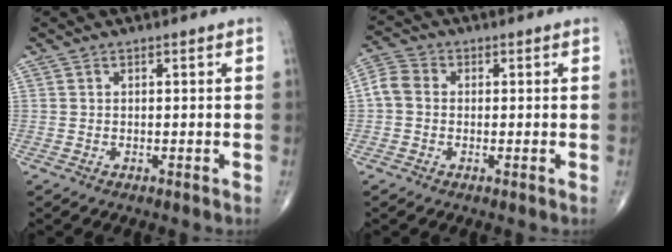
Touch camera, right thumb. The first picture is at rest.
{"total": 4.7, "force": [-0.1, 3.9, 2.7], "torque": [-0.052, 0.015, -0.012]}